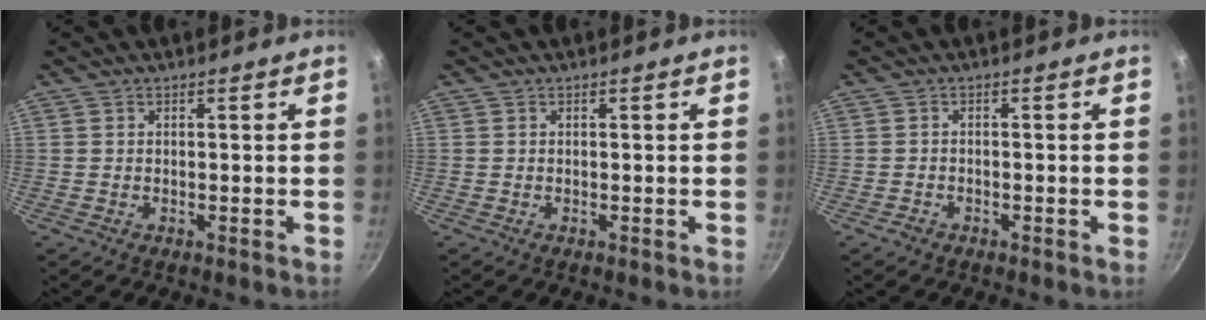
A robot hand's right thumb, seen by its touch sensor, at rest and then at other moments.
{"total": 0.0}
{"total": 1.1, "force": [-0.8, 0.7, 0.3], "torque": [-0.007, 0.004, -0.017]}